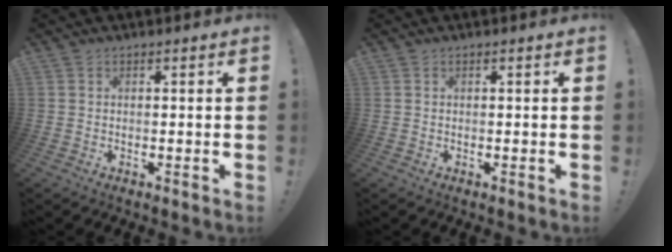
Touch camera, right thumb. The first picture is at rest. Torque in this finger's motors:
{"motor_torque": [0.17, -0.01, -0.04, 0.10, 0.10]}